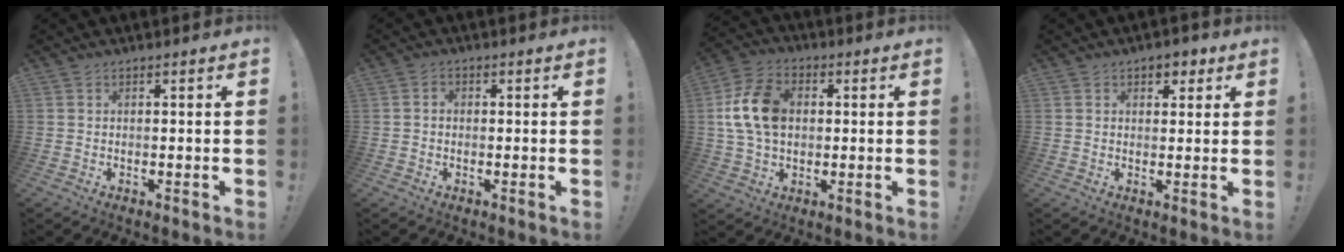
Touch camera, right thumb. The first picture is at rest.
{"total": 1.6, "force": [-0.6, 1.2, 0.8], "torque": [-0.016, 0.007, -0.010]}
{"total": 14.8, "force": [1.6, 10.6, 10.2], "torque": [-0.187, 0.009, 0.035]}
{"total": 3.7, "force": [2.1, 2.5, 1.7], "torque": [-0.001, -0.010, 0.031]}